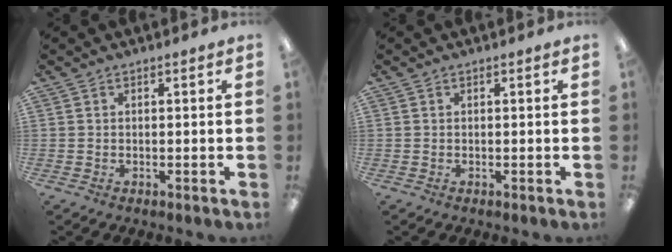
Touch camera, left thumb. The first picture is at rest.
{"total": 0.0}